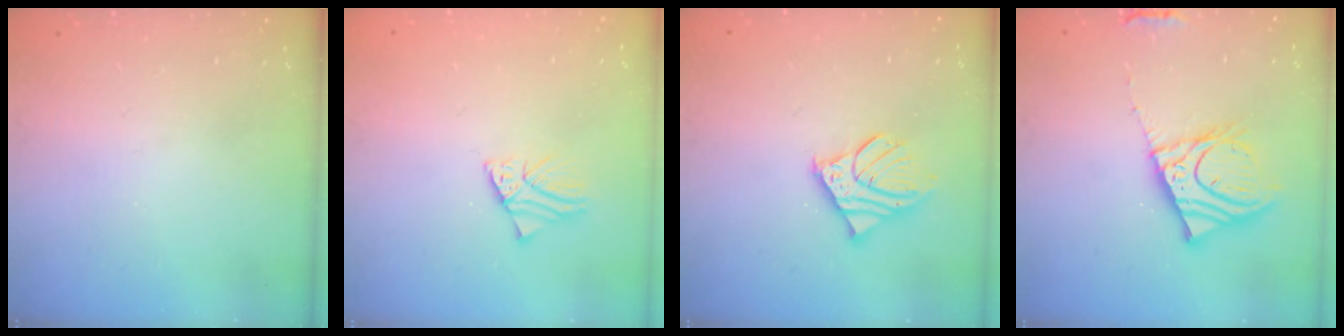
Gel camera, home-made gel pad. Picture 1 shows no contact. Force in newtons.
{"total": 1.5, "press": 1.5, "slide": 0.1}
{"total": 11.0, "press": 10.7, "slide": 2.2}
{"total": 13.5, "press": 13.3, "slide": 2.4}